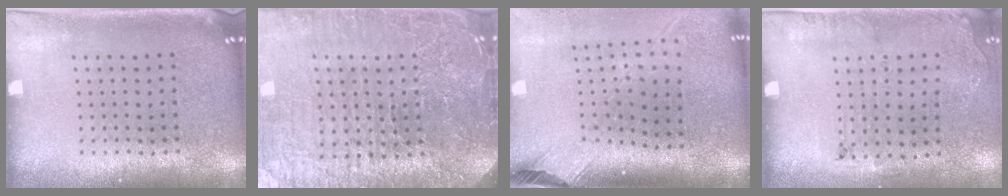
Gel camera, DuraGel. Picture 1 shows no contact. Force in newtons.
{"total": 6.2, "press": 5.5, "slide": 2.8}
{"total": 2.6, "press": 1.8, "slide": 1.8}
{"total": 1.8, "press": 1.2, "slide": 1.3}